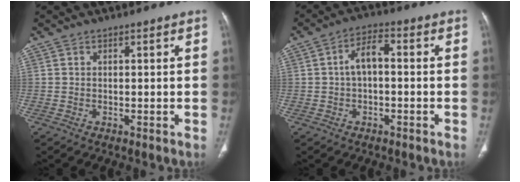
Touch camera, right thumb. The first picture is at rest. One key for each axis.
{"total": 5.2, "fx": -0.2, "fy": 2.7, "fz": 4.4, "tx": -0.075, "ty": 0.020, "tz": -0.011}